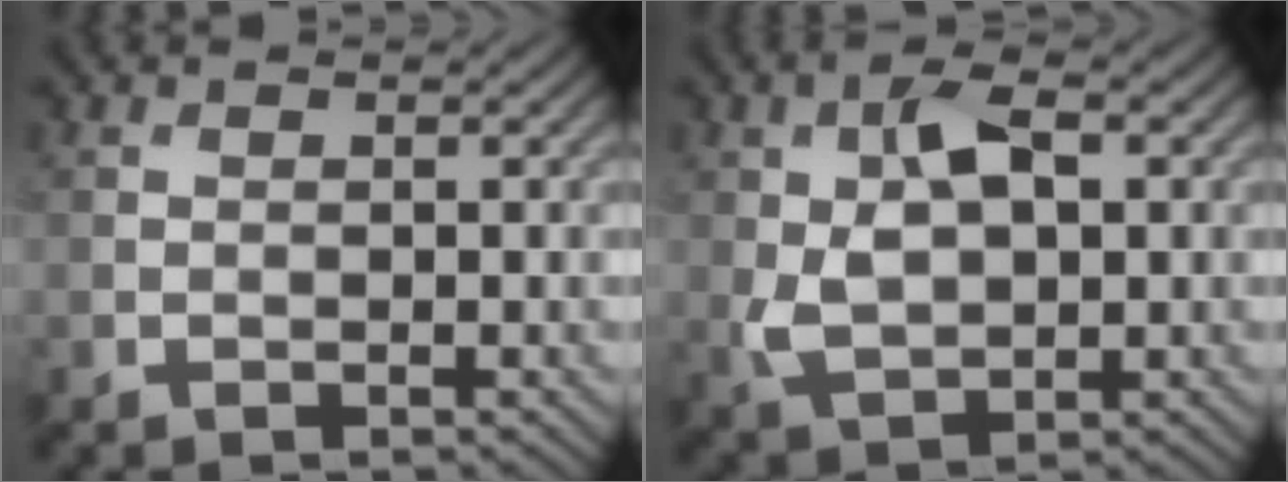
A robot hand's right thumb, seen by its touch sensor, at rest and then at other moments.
{"total": 7.2, "force": [1.0, 4.1, 5.8], "torque": [-0.123, 0.001, 0.020]}